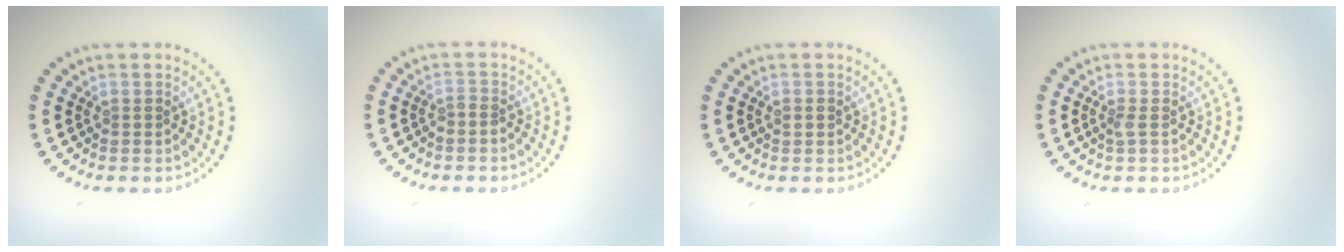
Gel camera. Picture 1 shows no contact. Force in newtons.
{"total": 0.7, "press": 0.4, "slide": 0.6}
{"total": 0.8, "press": 0.8, "slide": 0.2}
{"total": 0.8, "press": 0.6, "slide": 0.5}